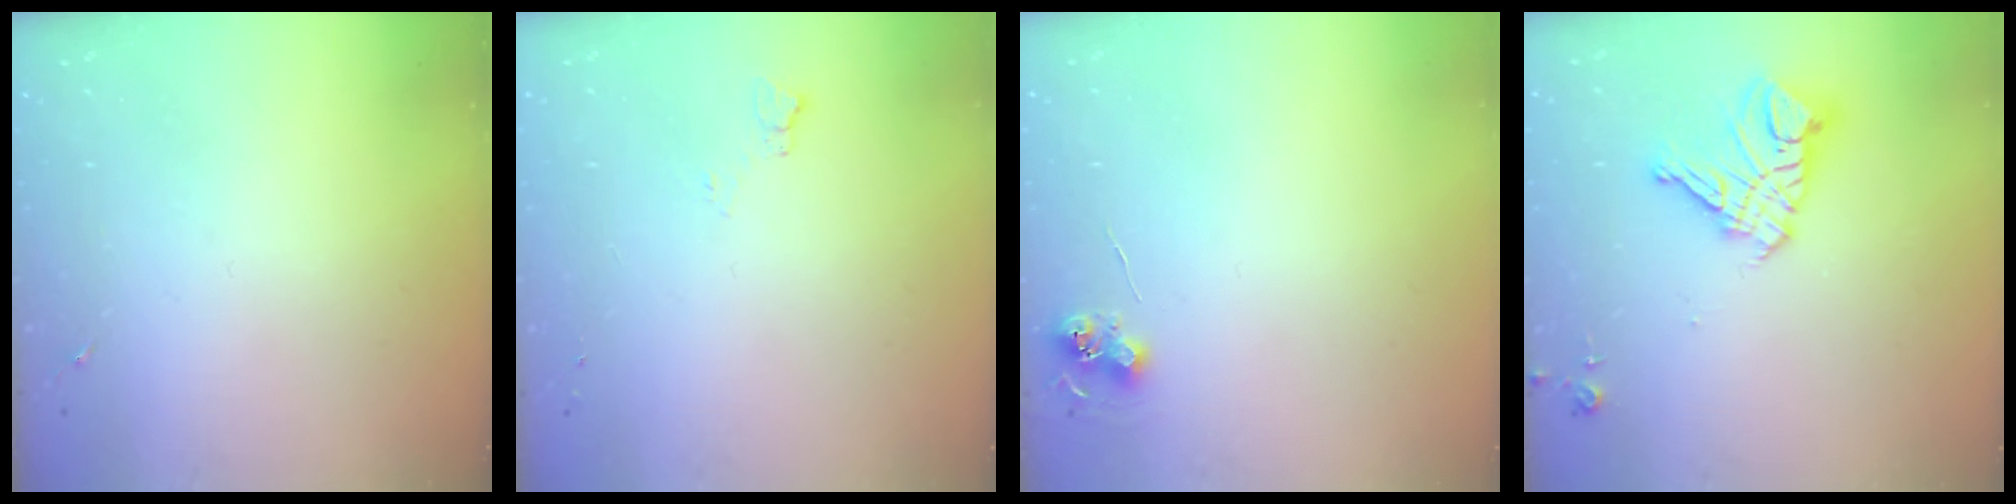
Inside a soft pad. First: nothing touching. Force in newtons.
{"total": 4.6, "press": 4.5, "slide": 0.6}
{"total": 6.2, "press": 6.2, "slide": 0.5}
{"total": 14.0, "press": 13.9, "slide": 1.5}